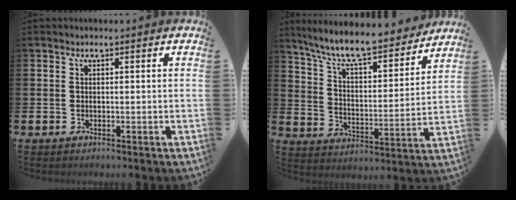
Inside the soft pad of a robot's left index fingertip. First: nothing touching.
{"total": 9.8, "force": [8.8, 1.7, 3.8], "torque": [-0.109, -0.060, 0.150]}